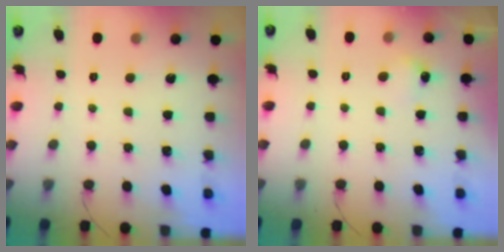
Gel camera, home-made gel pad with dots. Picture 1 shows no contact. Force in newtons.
{"total": 4.7, "press": 4.5, "slide": 1.3}